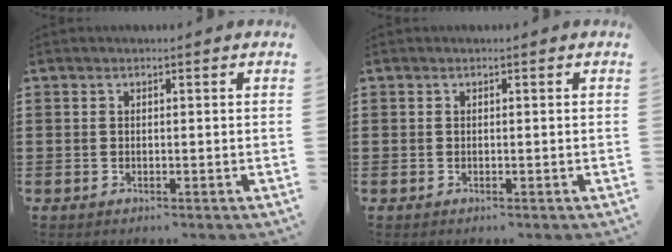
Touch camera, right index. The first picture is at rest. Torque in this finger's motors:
{"motor_torque": [-0.25, 1.86, 0.00, 0.00]}